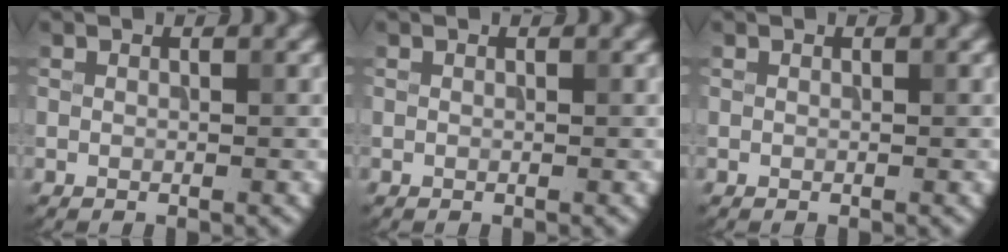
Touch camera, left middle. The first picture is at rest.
{"total": 0.0}
{"total": 0.0}